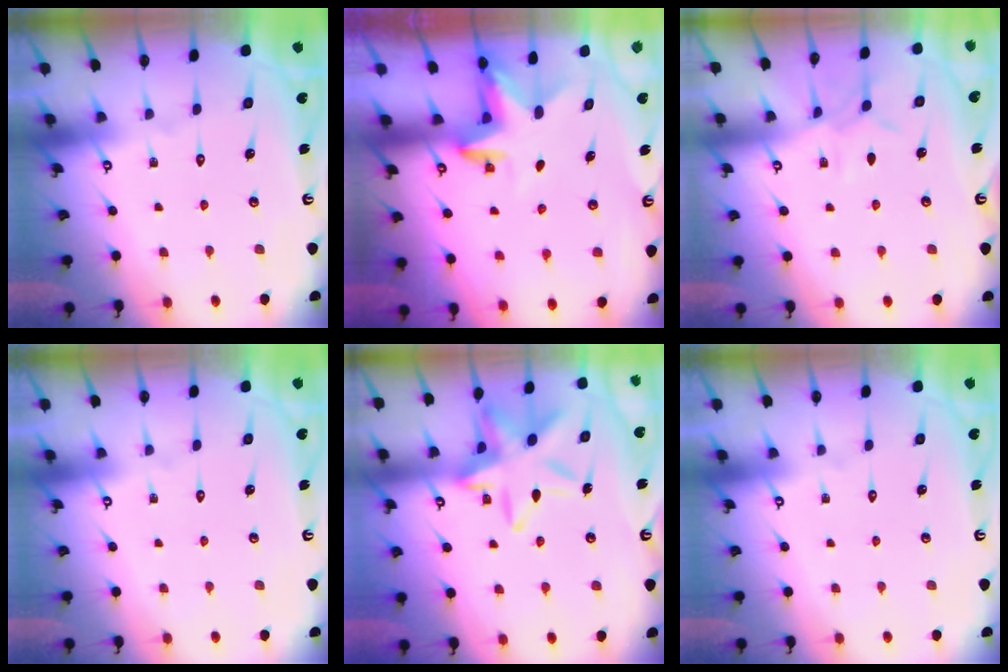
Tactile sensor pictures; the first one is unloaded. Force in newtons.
{"total": 3.4, "press": 3.4, "slide": 0.1}
{"total": 5.3, "press": 5.3, "slide": 0.6}
{"total": 0.0}
{"total": 16.3, "press": 16.3, "slide": 1.2}
{"total": 0.0}